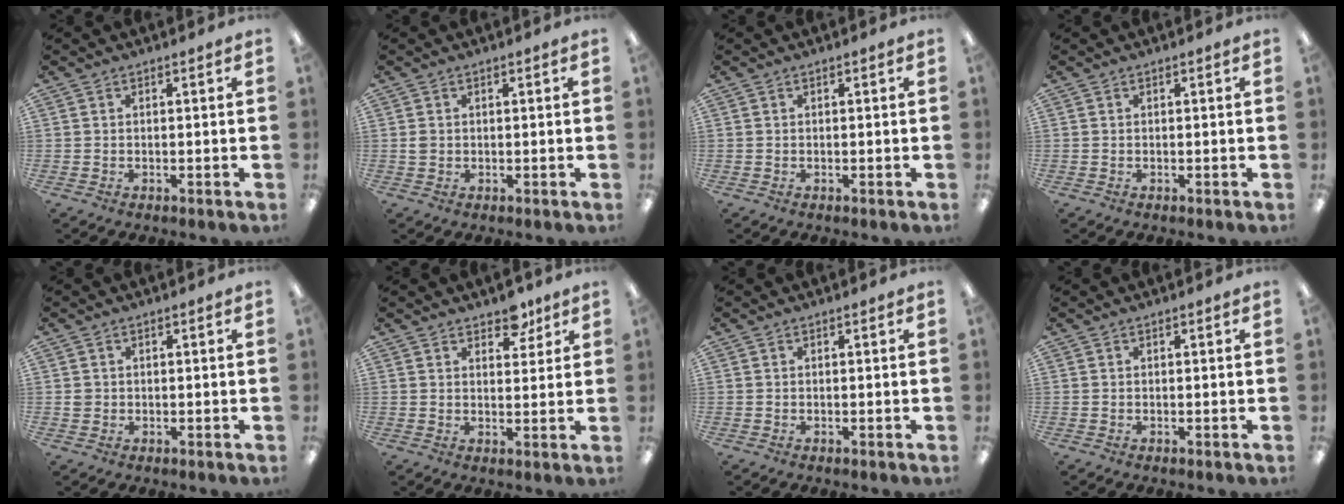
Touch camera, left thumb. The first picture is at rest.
{"total": 1.3, "force": [0.1, 1.1, 0.7], "torque": [-0.015, 0.004, 0.002]}
{"total": 0.0}
{"total": 0.0}
{"total": 1.2, "force": [0.1, 1.2, 0.3], "torque": [-0.006, 0.005, -0.001]}
{"total": 5.5, "force": [4.3, 2.8, 2.0], "torque": [-0.001, -0.027, 0.072]}
{"total": 0.0}
{"total": 0.0}